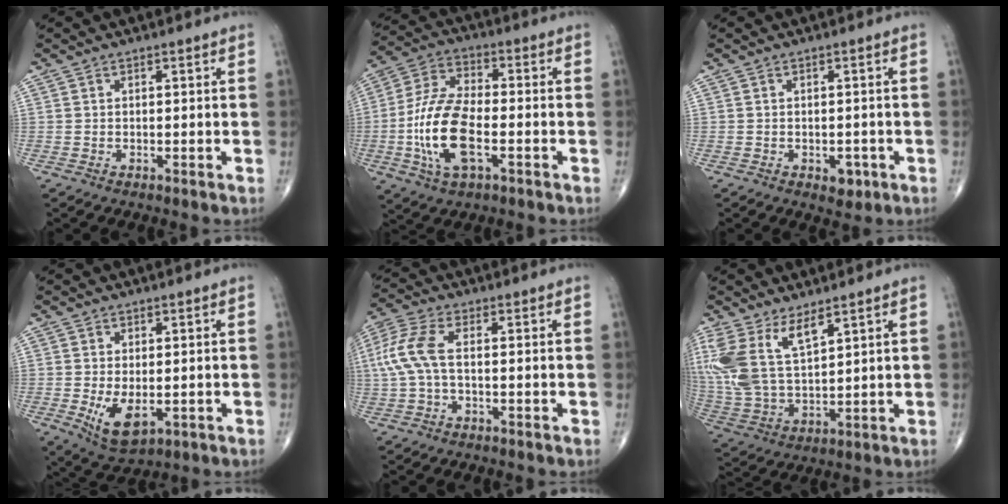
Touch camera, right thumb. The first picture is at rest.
{"total": 14.8, "force": [-3.6, 6.7, 12.6], "torque": [-0.262, 0.019, -0.069]}
{"total": 2.7, "force": [-1.1, 1.8, 1.7], "torque": [-0.007, 0.003, -0.009]}
{"total": 6.7, "force": [-1.3, 3.5, 5.5], "torque": [-0.093, -0.016, -0.009]}
{"total": 8.0, "force": [0.1, 3.5, 7.2], "torque": [-0.190, 0.020, -0.001]}
{"total": 13.6, "force": [7.1, 5.7, 10.0], "torque": [-0.222, -0.027, 0.157]}